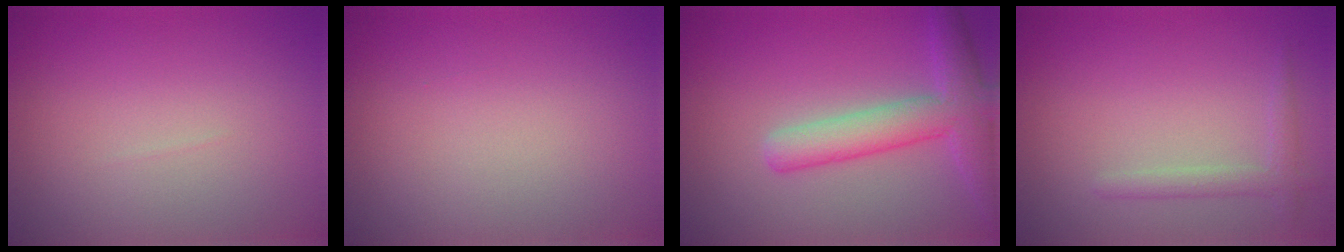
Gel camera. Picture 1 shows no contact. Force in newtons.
{"total": 0.0}
{"total": 5.1, "press": 5.1, "slide": 0.2}
{"total": 1.7, "press": 1.6, "slide": 0.1}